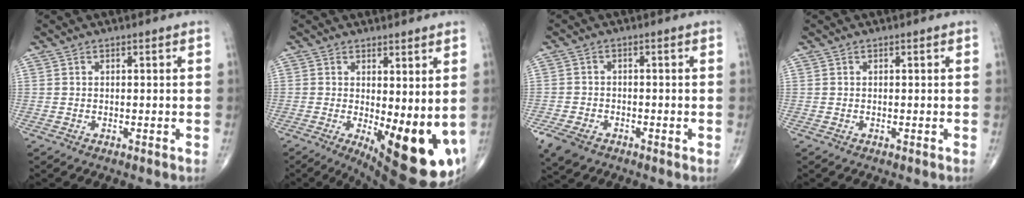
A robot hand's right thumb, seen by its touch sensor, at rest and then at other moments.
{"total": 14.5, "force": [-1.9, 5.1, 13.4], "torque": [-0.185, -0.033, -0.010]}
{"total": 6.2, "force": [-3.5, 4.1, 3.0], "torque": [-0.063, 0.006, -0.057]}
{"total": 0.0}